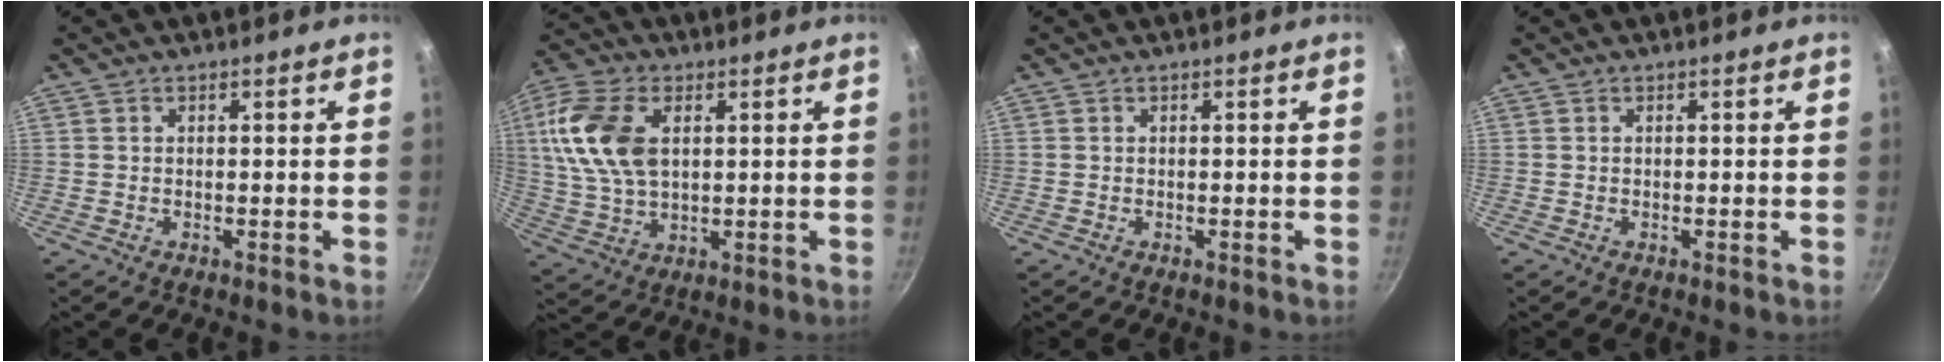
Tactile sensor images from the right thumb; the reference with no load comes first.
{"total": 14.4, "force": [3.4, 8.8, 11.0], "torque": [-0.210, -0.003, 0.063]}
{"total": 0.0}
{"total": 0.0}